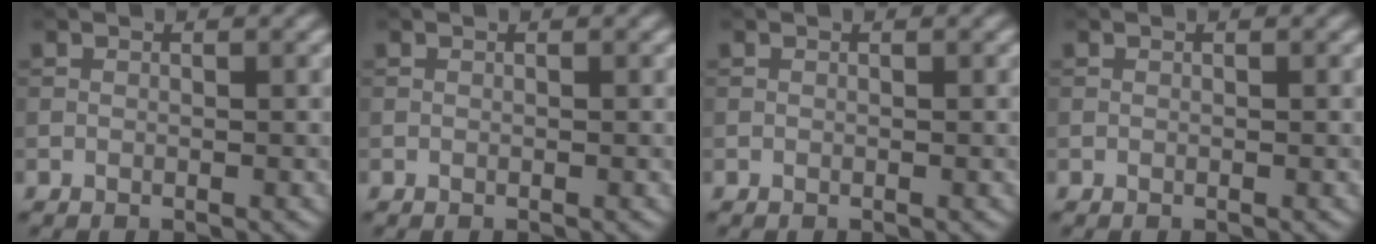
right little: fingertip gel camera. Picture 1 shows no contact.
{"total": 0.0}
{"total": 0.0}
{"total": 0.0}